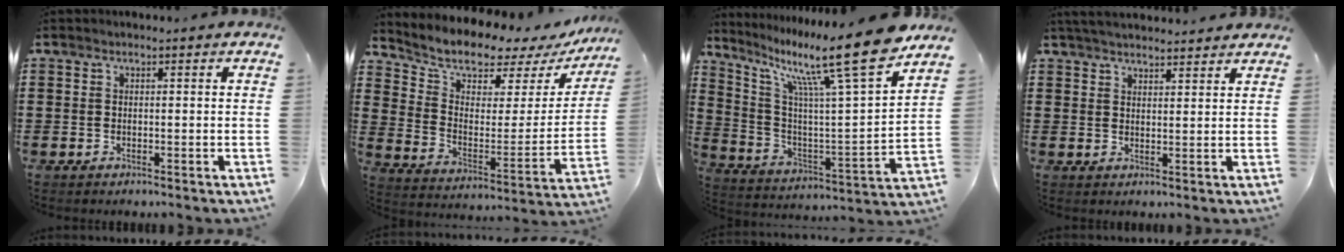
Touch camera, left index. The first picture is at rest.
{"total": 6.7, "force": [6.1, 2.2, 1.5], "torque": [-0.054, -0.056, 0.099]}
{"total": 16.4, "force": [11.8, 1.0, 11.3], "torque": [-0.219, -0.073, 0.183]}
{"total": 3.3, "force": [3.3, 0.4, 0.3], "torque": [-0.015, -0.004, 0.063]}